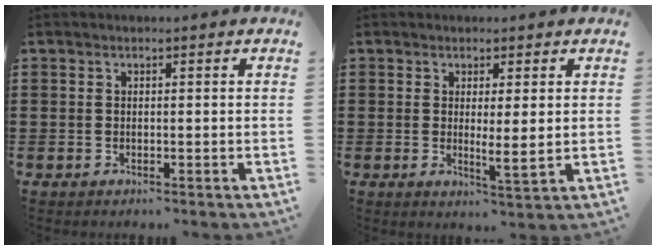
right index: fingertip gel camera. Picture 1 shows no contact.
{"total": 2.6, "force": [0.7, 0.1, 2.5], "torque": [-0.042, -0.007, 0.011]}